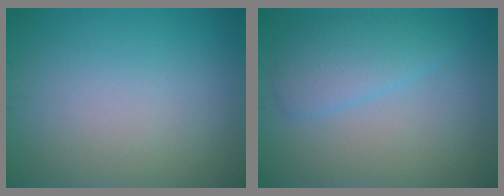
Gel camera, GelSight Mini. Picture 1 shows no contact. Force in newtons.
{"total": 3.3, "press": 3.3, "slide": 0.1}